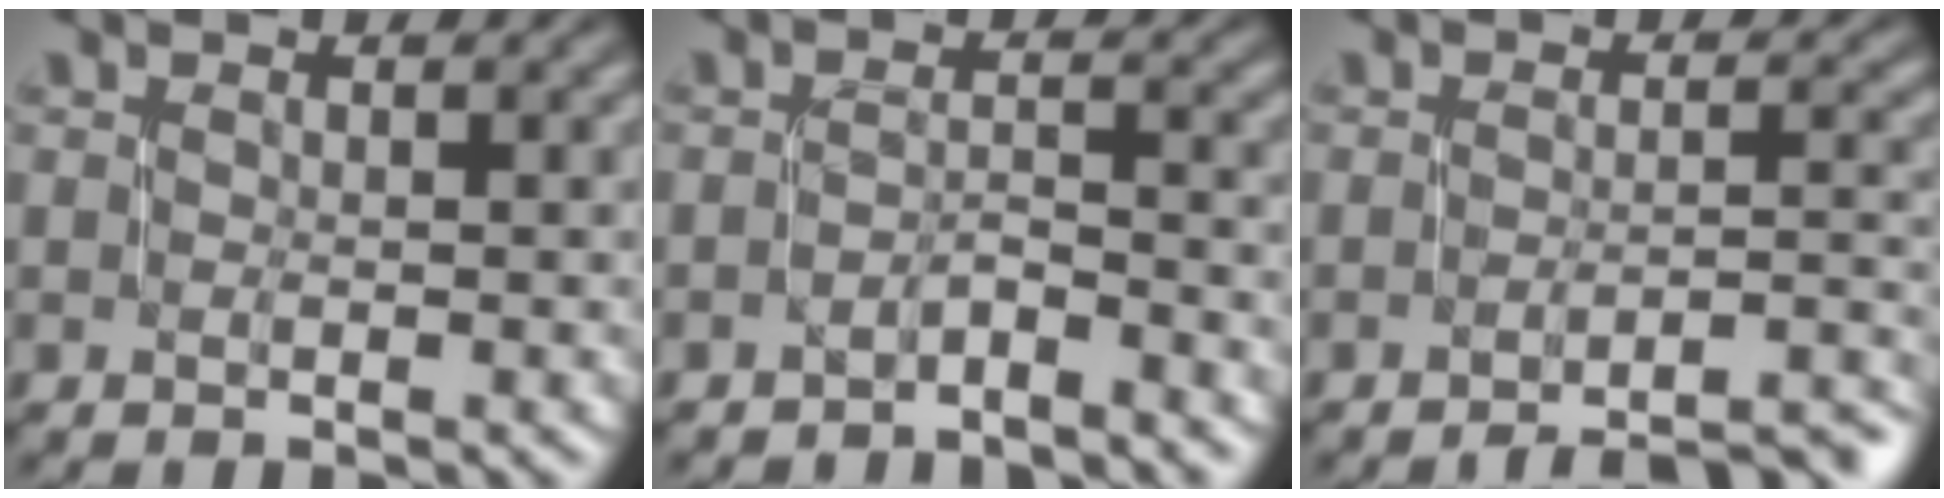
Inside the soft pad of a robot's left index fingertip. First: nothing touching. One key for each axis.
{"total": 1.9, "fx": -1.8, "fy": 0.0, "fz": 0.4, "tx": -0.002, "ty": 0.010, "tz": -0.039}
{"total": 7.5, "fx": -6.0, "fy": 1.8, "fz": 4.2, "tx": -0.032, "ty": 0.017, "tz": -0.067}